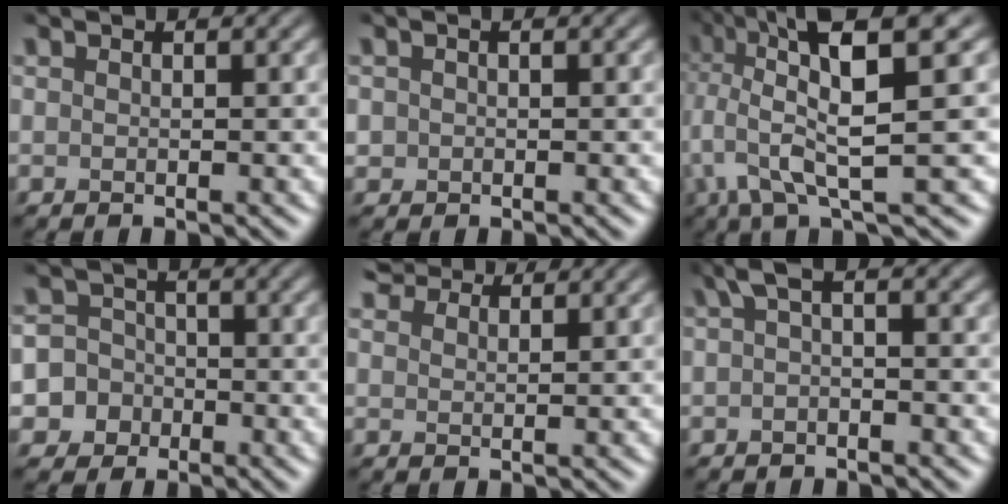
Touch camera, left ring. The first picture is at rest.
{"total": 0.7, "force": [-0.1, 0.6, 0.3], "torque": [-0.004, -0.002, -0.001]}
{"total": 10.5, "force": [3.5, 2.6, 9.6], "torque": [-0.181, 0.013, 0.063]}
{"total": 5.4, "force": [-2.5, 4.7, 0.8], "torque": [0.003, 0.000, -0.063]}
{"total": 4.9, "force": [4.2, 1.9, 1.7], "torque": [-0.044, 0.003, 0.067]}
{"total": 2.0, "force": [0.0, 0.5, 1.9], "torque": [-0.036, 0.005, -0.004]}